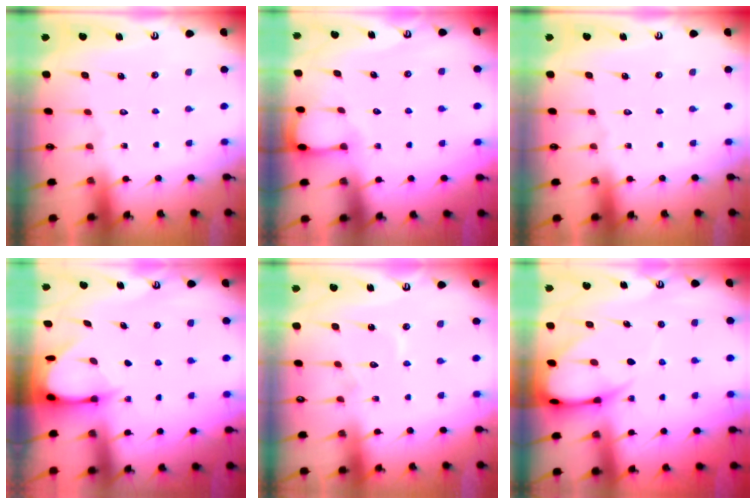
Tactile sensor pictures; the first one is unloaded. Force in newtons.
{"total": 2.0, "press": 2.0, "slide": 0.3}
{"total": 0.0}
{"total": 3.6, "press": 3.6, "slide": 0.3}
{"total": 5.6, "press": 5.6, "slide": 0.3}
{"total": 8.3, "press": 8.3, "slide": 0.9}